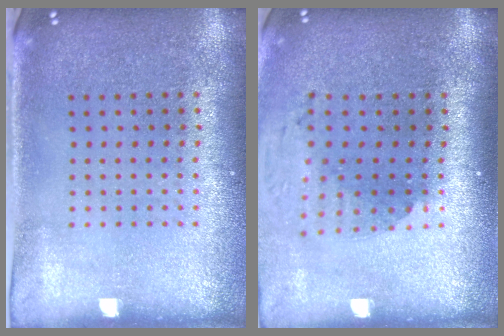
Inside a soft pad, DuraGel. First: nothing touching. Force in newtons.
{"total": 1.9, "press": 1.5, "slide": 1.2}